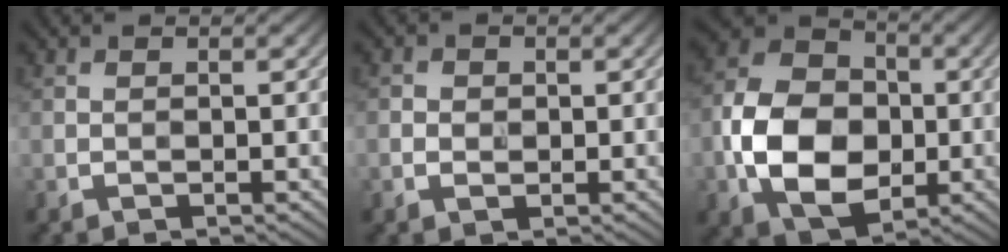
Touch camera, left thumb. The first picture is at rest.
{"total": 1.3, "force": [0.0, 1.2, 0.5], "torque": [-0.006, 0.000, -0.002]}
{"total": 12.0, "force": [-2.1, 8.9, 7.8], "torque": [-0.170, -0.007, -0.045]}